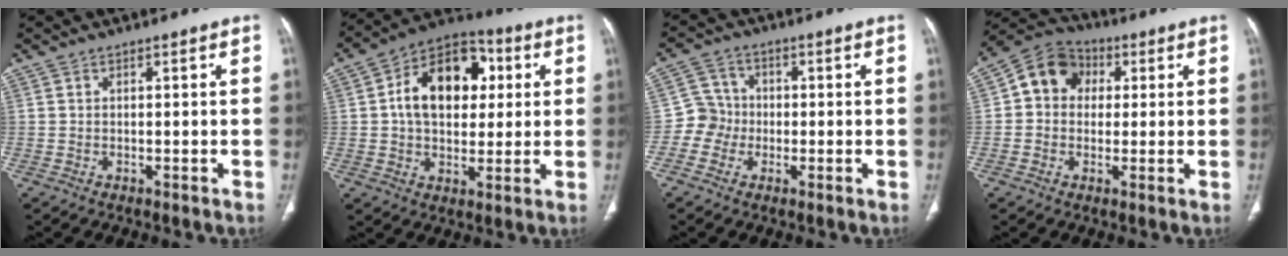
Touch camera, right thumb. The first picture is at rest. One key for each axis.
{"total": 16.7, "fx": 3.1, "fy": 11.3, "fz": 11.9, "tx": -0.153, "ty": 0.016, "tz": 0.042}
{"total": 5.5, "fx": -1.3, "fy": 5.3, "fz": 1.0, "tx": 0.013, "ty": 0.016, "tz": -0.036}
{"total": 9.6, "fx": 1.5, "fy": 8.3, "fz": 4.6, "tx": -0.056, "ty": 0.019, "tz": 0.010}